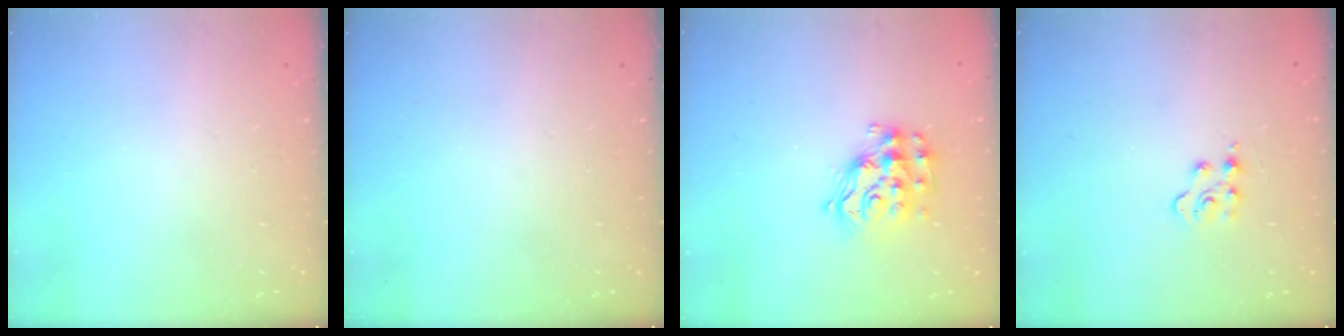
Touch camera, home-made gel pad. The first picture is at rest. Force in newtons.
{"total": 0.0}
{"total": 13.4, "press": 13.4, "slide": 0.9}
{"total": 4.1, "press": 4.1, "slide": 0.4}